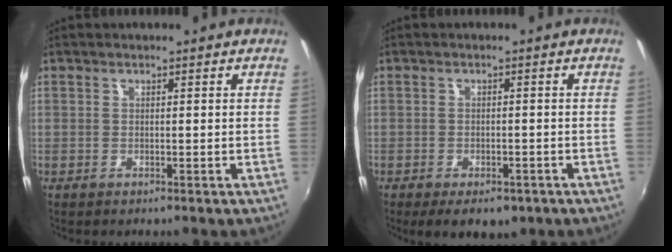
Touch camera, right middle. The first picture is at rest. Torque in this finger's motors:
{"motor_torque": [0.44, -0.42, 0.05, 0.06]}